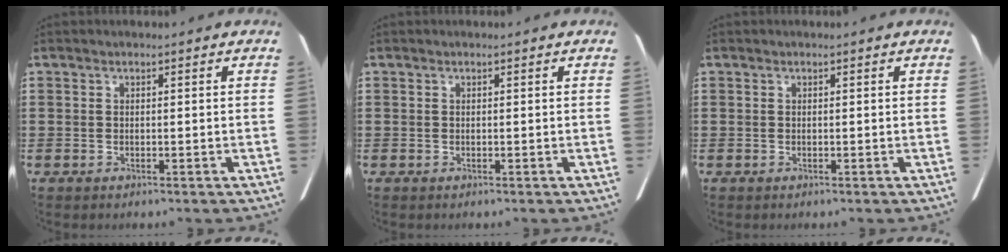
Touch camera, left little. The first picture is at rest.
{"total": 0.0}
{"total": 0.0}